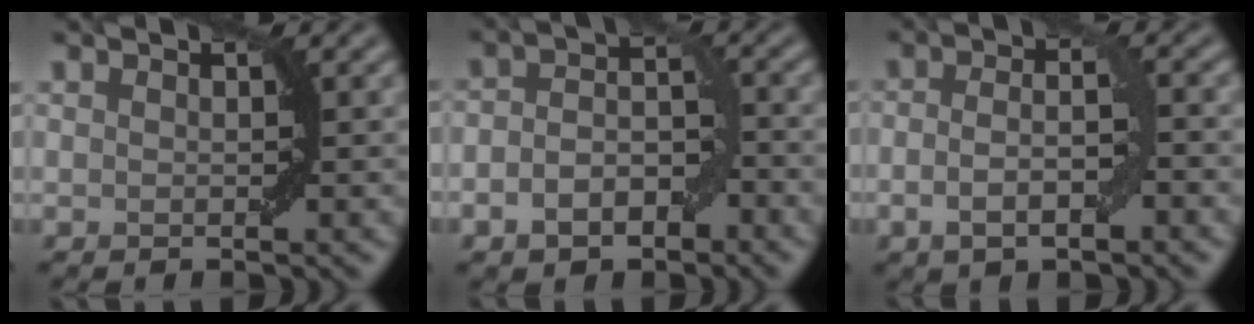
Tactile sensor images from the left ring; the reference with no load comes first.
{"total": 4.5, "force": [-2.1, 2.7, 3.0], "torque": [-0.048, 0.004, -0.041]}
{"total": 4.0, "force": [-1.3, 1.3, 3.5], "torque": [-0.066, 0.000, -0.027]}